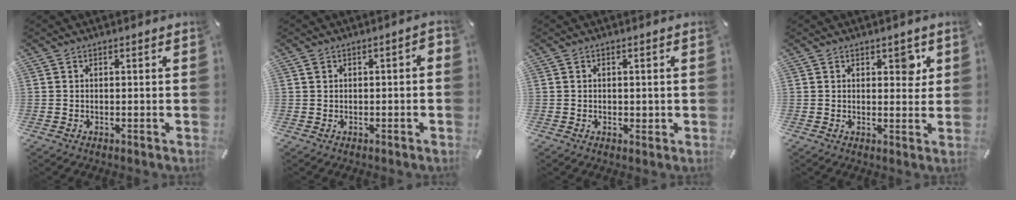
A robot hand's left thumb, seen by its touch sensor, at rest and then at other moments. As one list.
[{"total": 2.0, "force": [-0.6, 1.4, 1.3], "torque": [-0.023, 0.009, -0.014]}, {"total": 1.0, "force": [-0.1, 0.9, 0.4], "torque": [-0.002, 0.000, -0.005]}, {"total": 3.7, "force": [1.7, 2.2, 2.5], "torque": [-0.007, -0.012, 0.017]}]